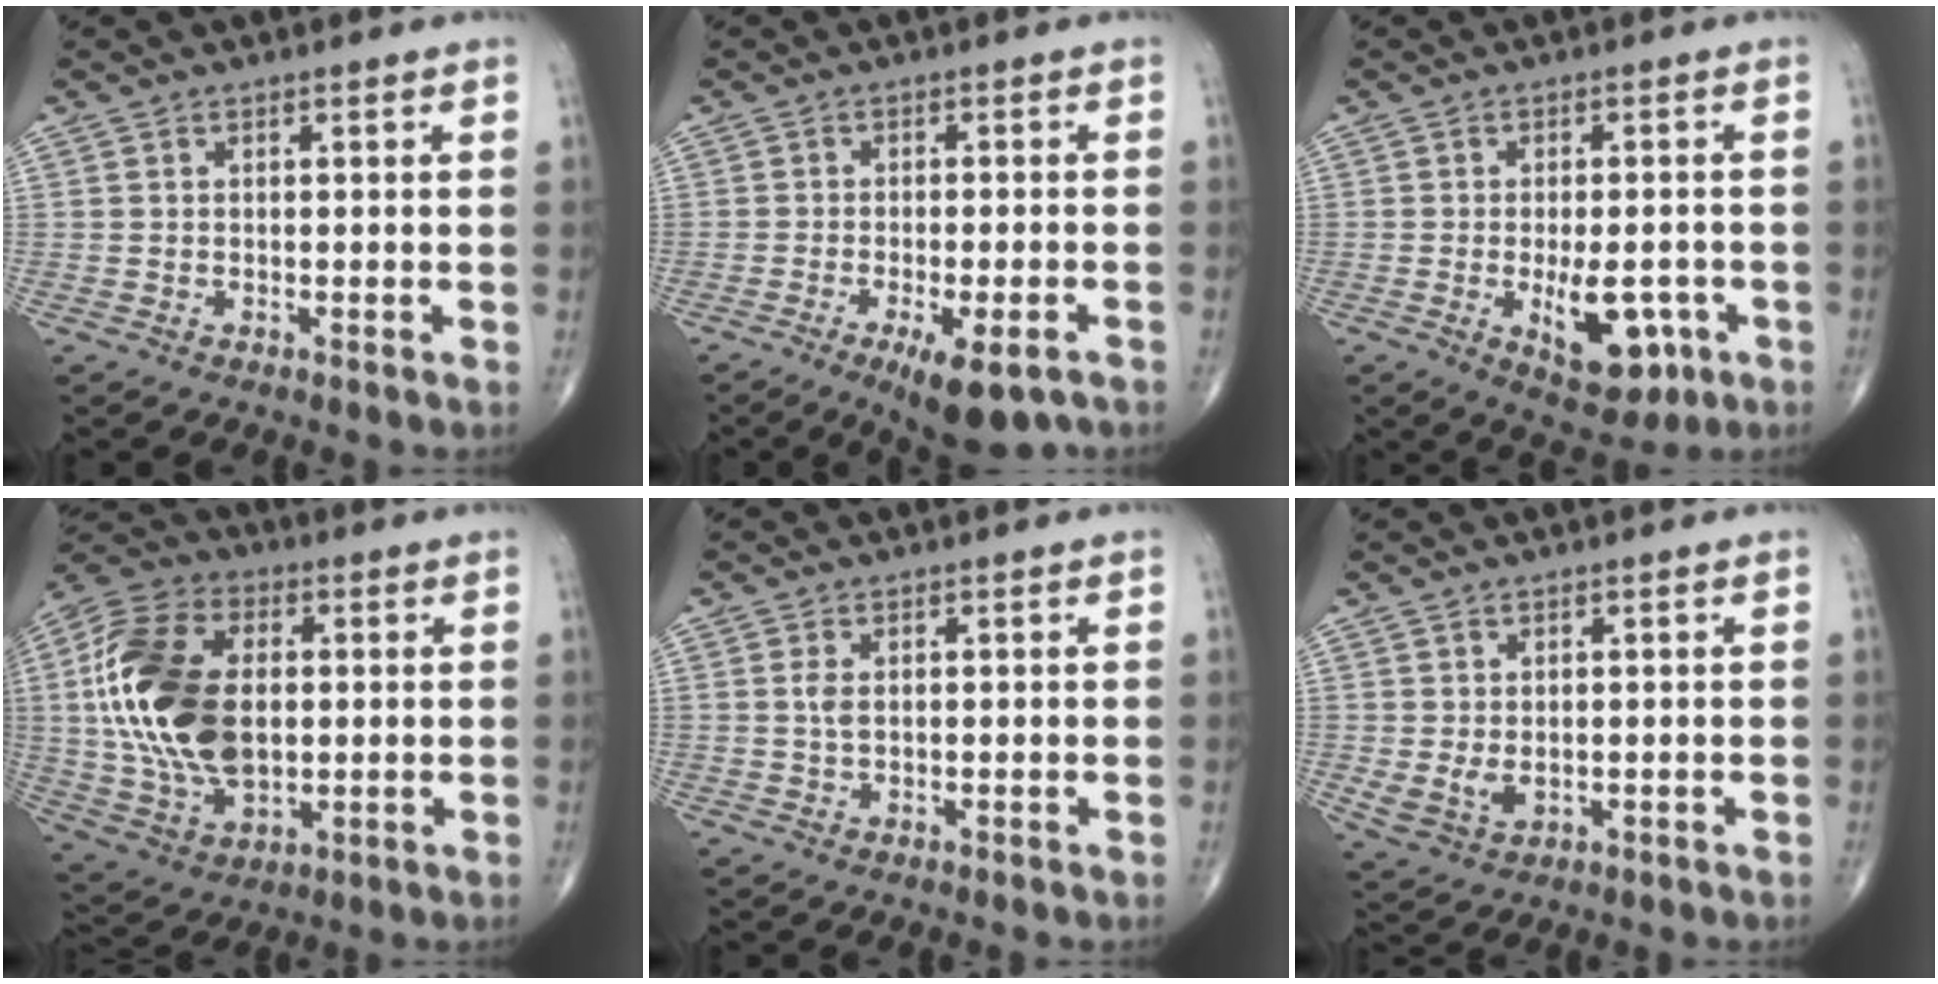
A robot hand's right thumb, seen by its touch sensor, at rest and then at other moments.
{"total": 9.3, "force": [-5.2, 2.8, 7.1], "torque": [-0.101, 0.001, -0.075]}
{"total": 10.0, "force": [-3.1, 4.9, 8.1], "torque": [-0.096, 0.001, -0.032]}
{"total": 22.4, "force": [1.7, 13.5, 17.8], "torque": [-0.358, -0.002, 0.033]}
{"total": 1.7, "force": [0.4, 0.9, 1.4], "torque": [-0.033, 0.002, 0.011]}
{"total": 3.9, "force": [0.1, 2.7, 2.8], "torque": [-0.050, -0.007, 0.015]}